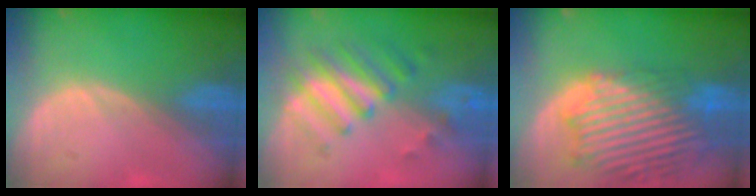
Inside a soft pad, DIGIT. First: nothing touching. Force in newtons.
{"total": 7.8, "press": 6.9, "slide": 3.6}
{"total": 14.3, "press": 12.3, "slide": 7.4}